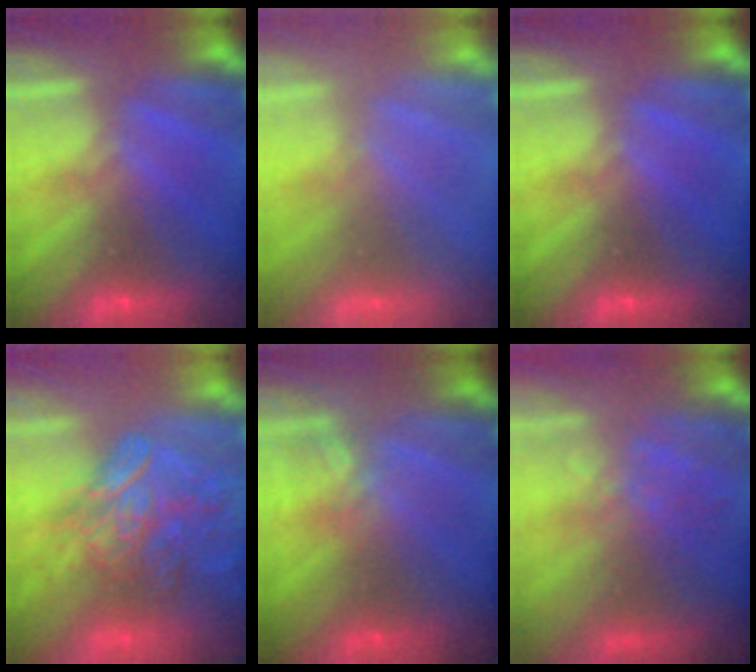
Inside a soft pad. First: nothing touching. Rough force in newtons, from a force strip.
{"total": 6.0}
{"total": 0.0}
{"total": 8.8}
{"total": 3.8}
{"total": 9.3}